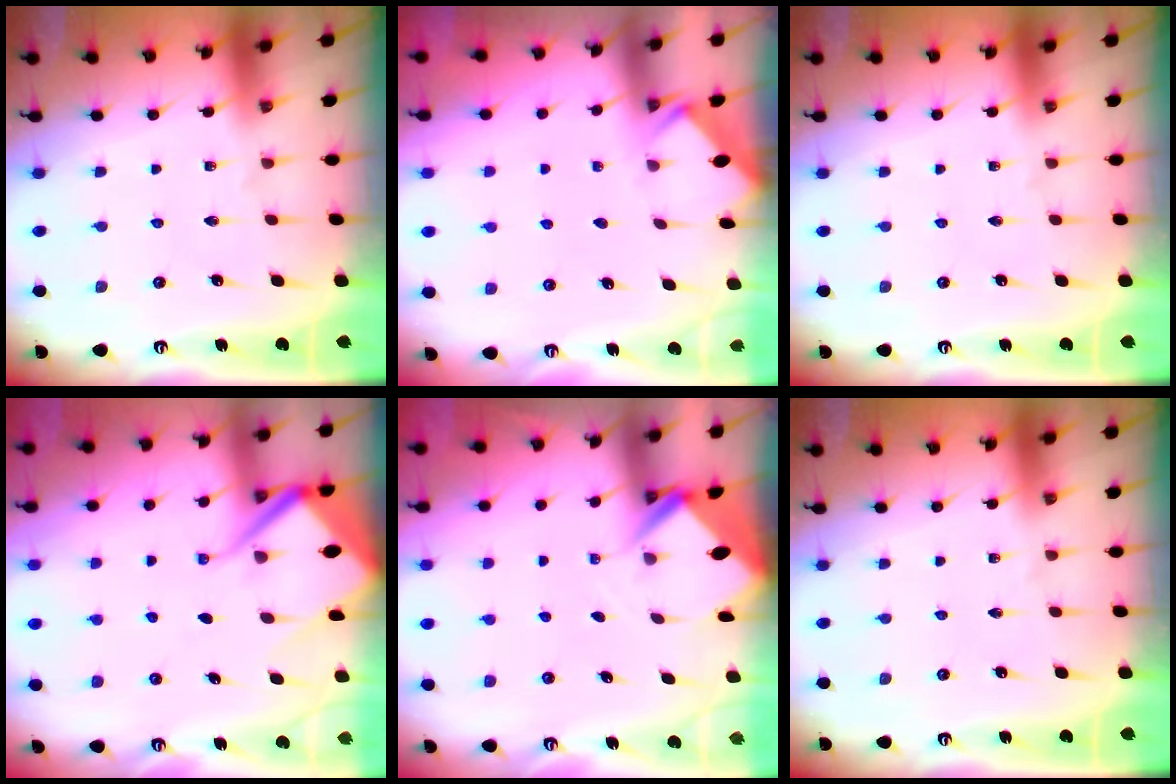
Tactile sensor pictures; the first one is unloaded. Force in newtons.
{"total": 2.5, "press": 2.4, "slide": 0.4}
{"total": 0.0}
{"total": 8.2, "press": 8.2, "slide": 0.9}
{"total": 2.6, "press": 2.6, "slide": 0.1}
{"total": 0.0}